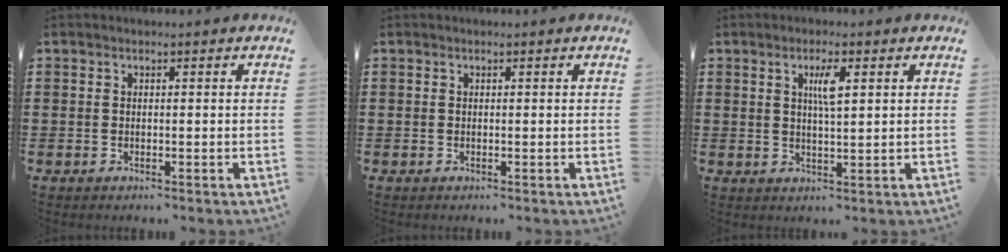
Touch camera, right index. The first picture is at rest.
{"total": 0.0}
{"total": 3.5, "force": [1.2, 0.7, 3.2], "torque": [-0.058, 0.003, 0.015]}